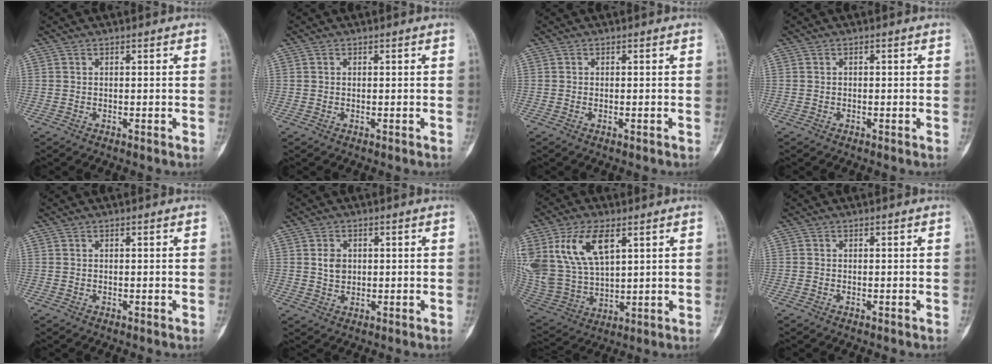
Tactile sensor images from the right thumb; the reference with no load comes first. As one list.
[{"total": 0.0}, {"total": 0.7, "force": [-0.3, 0.2, 0.7], "torque": [-0.014, 0.004, -0.001]}, {"total": 0.0}, {"total": 0.0}, {"total": 3.3, "force": [0.6, 2.7, 1.9], "torque": [-0.018, -0.001, 0.012]}, {"total": 17.1, "force": [7.4, 9.3, 12.3], "torque": [-0.244, -0.021, 0.154]}, {"total": 0.0}]